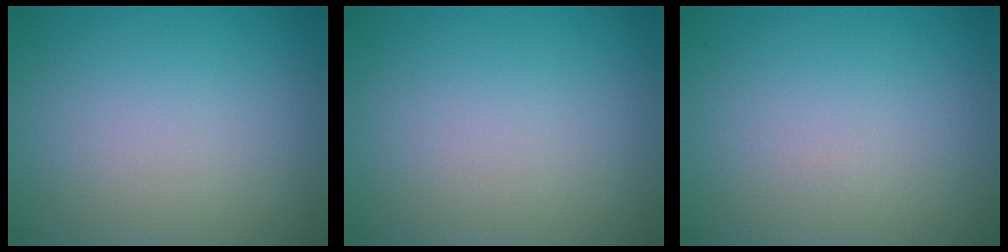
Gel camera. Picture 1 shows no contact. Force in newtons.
{"total": 0.0}
{"total": 0.0}